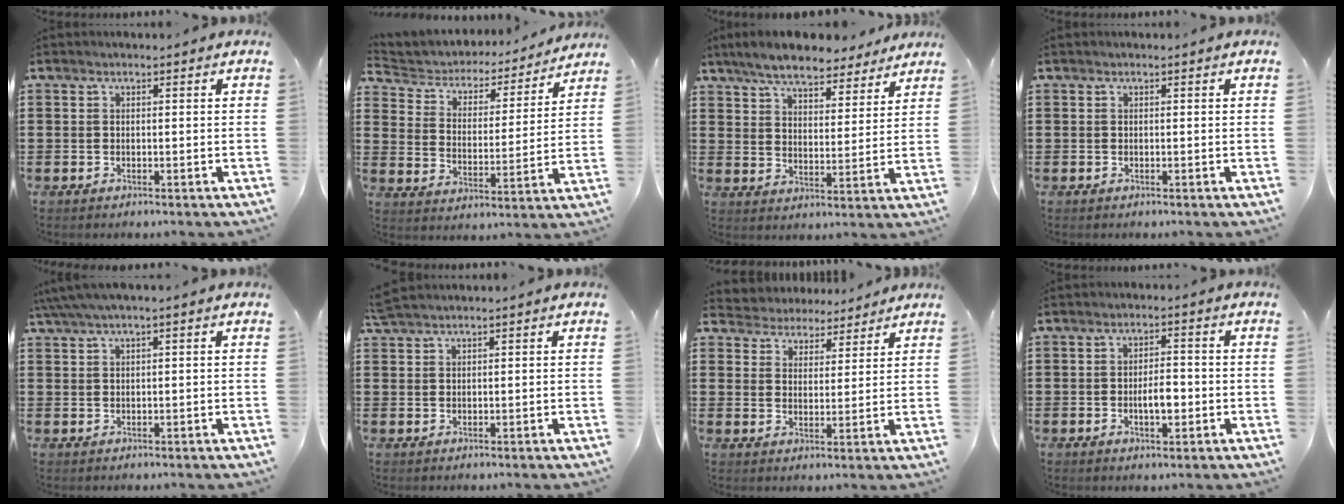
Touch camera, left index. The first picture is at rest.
{"total": 3.6, "force": [3.3, 1.3, 0.3], "torque": [-0.030, -0.026, 0.047]}
{"total": 7.2, "force": [6.6, 1.3, 2.5], "torque": [-0.076, -0.020, 0.119]}
{"total": 0.0}
{"total": 2.2, "force": [0.9, 0.2, 2.0], "torque": [-0.044, -0.003, 0.014]}
{"total": 1.7, "force": [1.5, 0.1, 0.8], "torque": [-0.018, 0.000, 0.028]}
{"total": 3.9, "force": [3.7, 1.1, -0.6], "torque": [-0.010, -0.018, 0.064]}
{"total": 4.0, "force": [-0.7, 1.7, 3.5], "torque": [-0.058, 0.002, -0.017]}